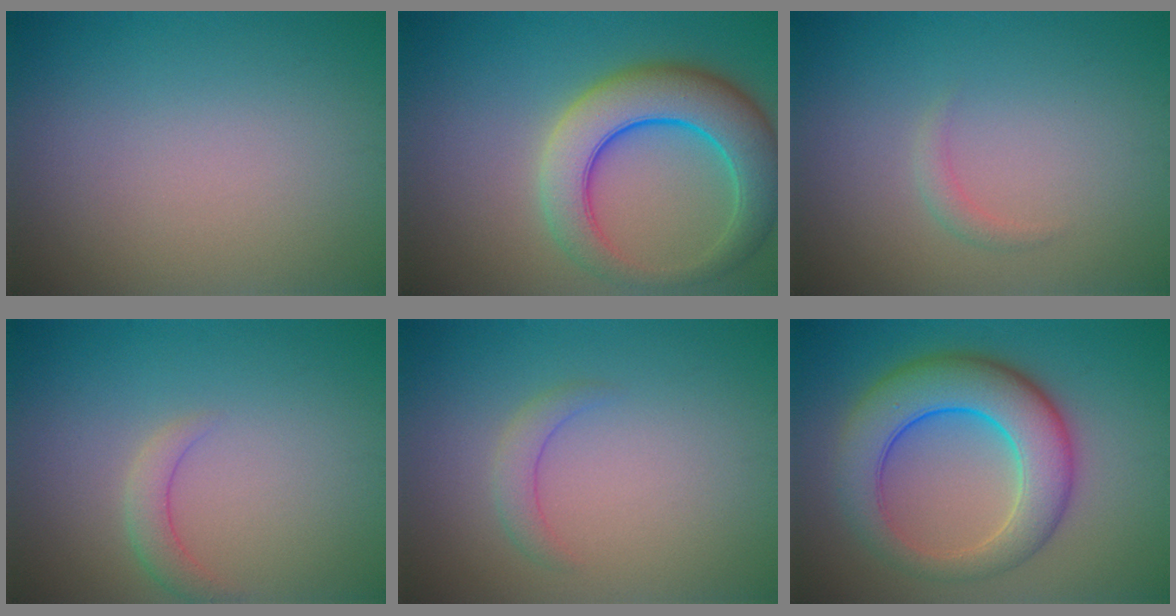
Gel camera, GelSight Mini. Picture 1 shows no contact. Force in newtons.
{"total": 8.3, "press": 8.3, "slide": 0.4}
{"total": 1.0, "press": 1.0, "slide": 0.0}
{"total": 1.9, "press": 1.9, "slide": 0.2}
{"total": 1.7, "press": 1.6, "slide": 0.2}
{"total": 8.5, "press": 8.5, "slide": 0.1}